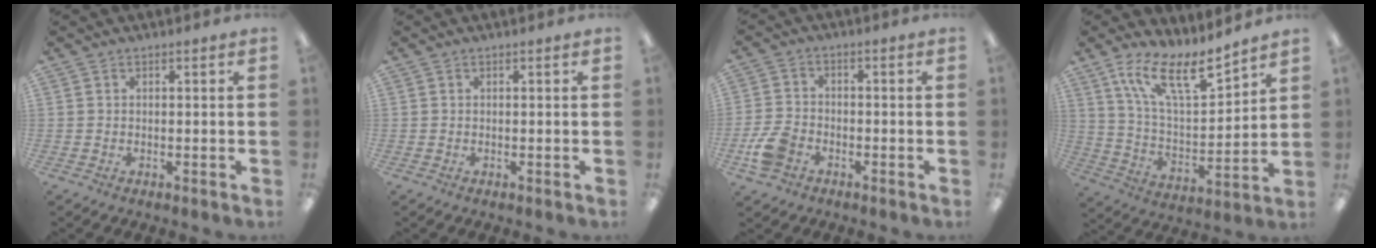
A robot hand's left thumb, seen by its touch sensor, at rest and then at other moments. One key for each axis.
{"total": 0.0}
{"total": 7.5, "fx": -3.6, "fy": 5.1, "fz": 4.2, "tx": -0.092, "ty": 0.016, "tz": -0.067}
{"total": 15.9, "fx": 11.6, "fy": 4.8, "fz": 9.8, "tx": -0.184, "ty": -0.063, "tz": 0.201}